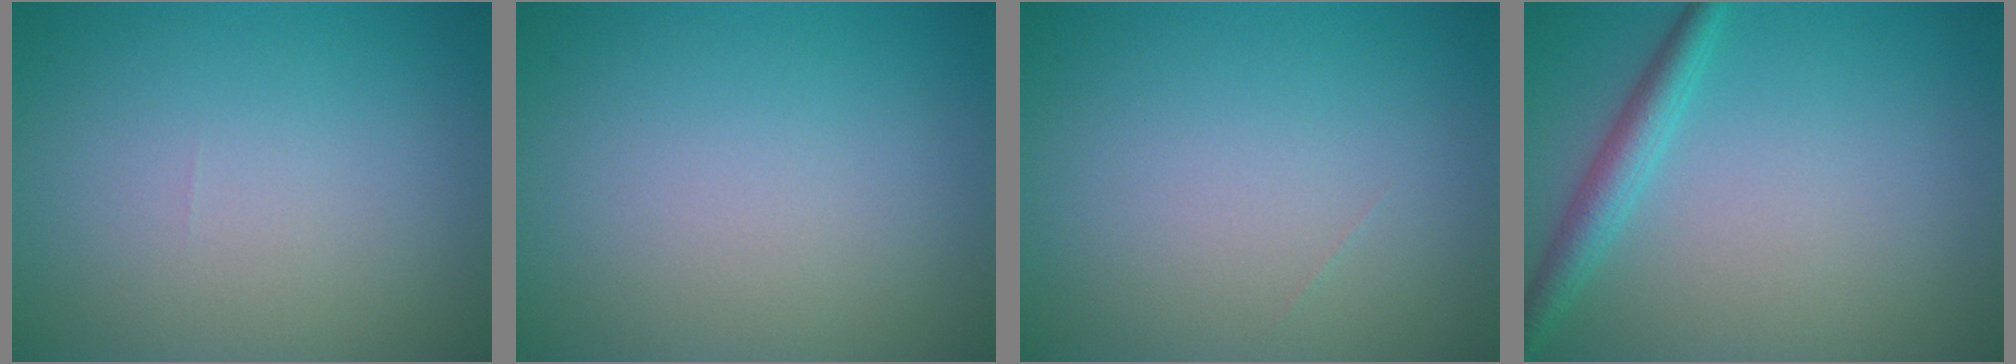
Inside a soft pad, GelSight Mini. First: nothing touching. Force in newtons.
{"total": 0.0}
{"total": 0.0}
{"total": 2.6, "press": 2.6, "slide": 0.1}